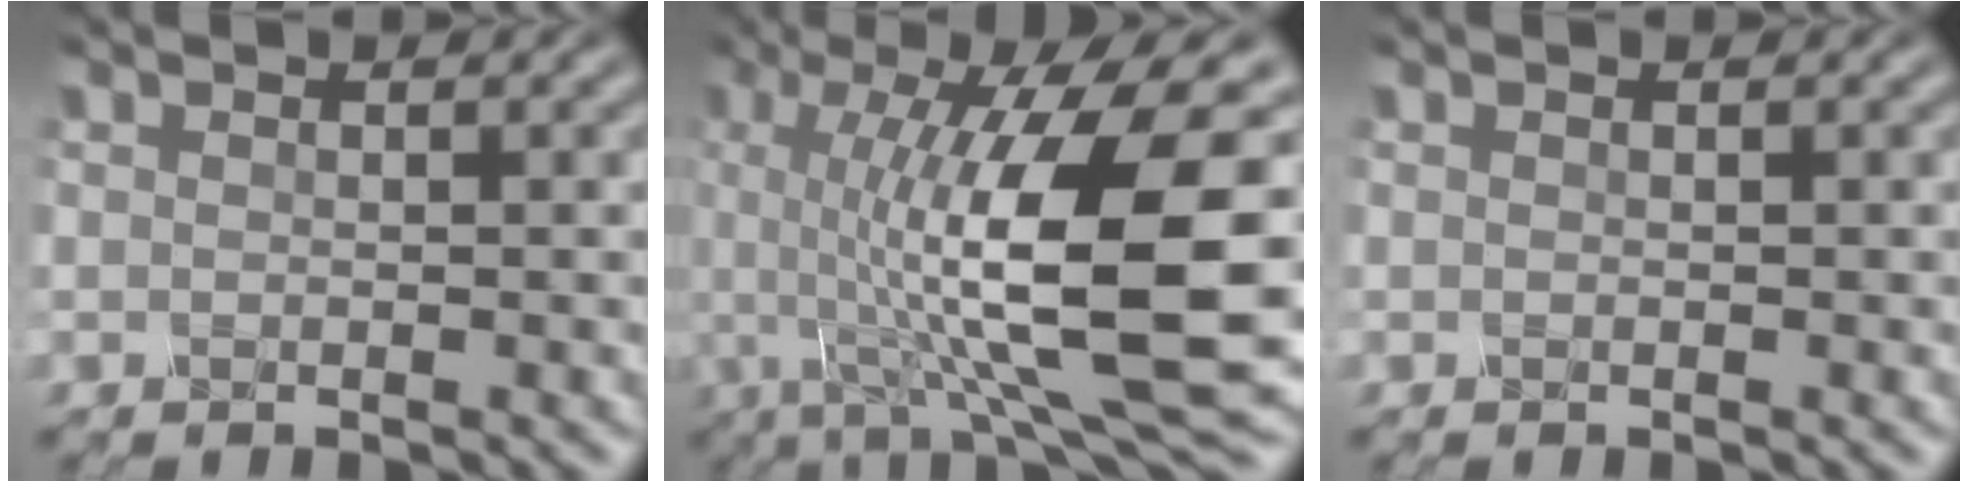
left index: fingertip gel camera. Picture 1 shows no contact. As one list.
[{"total": 14.7, "force": [0.2, 3.5, 14.3], "torque": [-0.218, 0.004, 0.009]}, {"total": 0.0}]